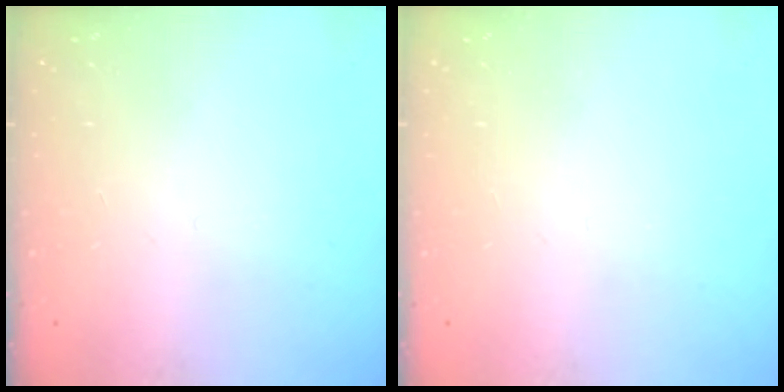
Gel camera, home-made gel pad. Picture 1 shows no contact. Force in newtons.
{"total": 0.0}